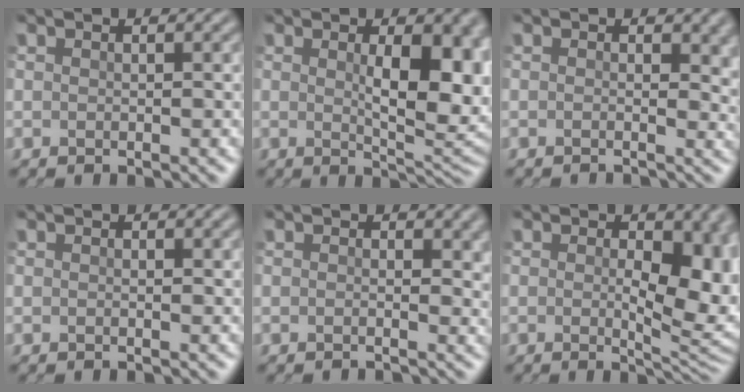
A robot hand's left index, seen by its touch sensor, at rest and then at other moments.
{"total": 8.2, "force": [0.6, 3.1, 7.6], "torque": [-0.106, -0.009, 0.020]}
{"total": 2.9, "force": [0.1, 1.3, 2.6], "torque": [-0.015, 0.000, -0.001]}
{"total": 0.0}
{"total": 1.8, "force": [0.0, 0.8, 1.6], "torque": [-0.012, -0.001, -0.004]}
{"total": 7.5, "force": [-0.2, 3.3, 6.8], "torque": [-0.068, -0.004, 0.001]}